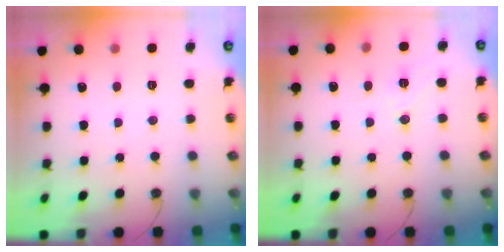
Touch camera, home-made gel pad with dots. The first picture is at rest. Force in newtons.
{"total": 7.7, "press": 6.7, "slide": 3.8}